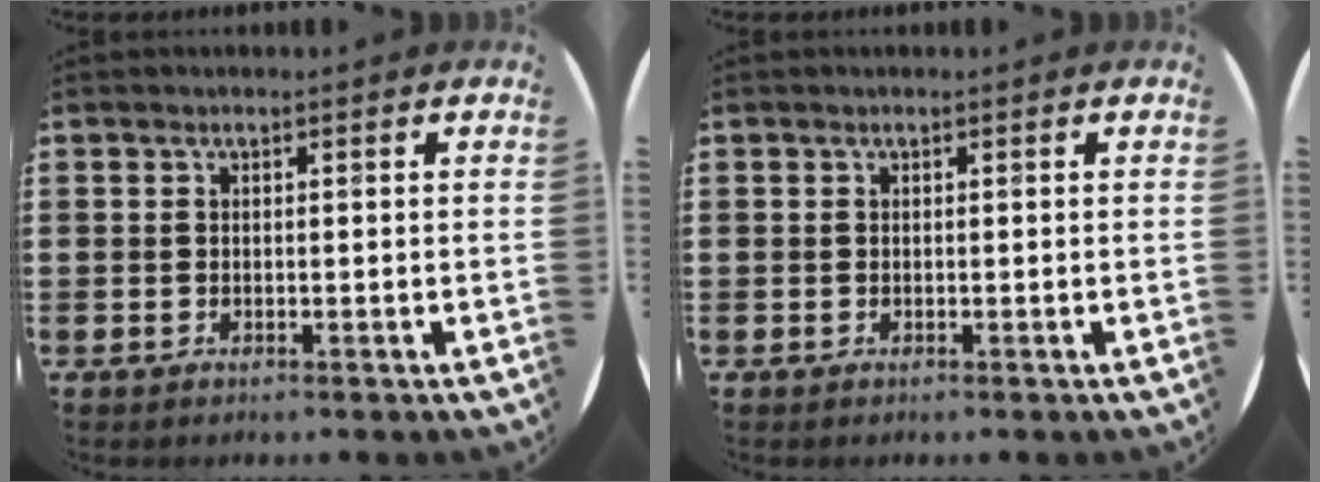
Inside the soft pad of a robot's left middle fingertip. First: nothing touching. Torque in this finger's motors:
{"motor_torque": [-0.07, 0.06, 0.00, -0.01]}